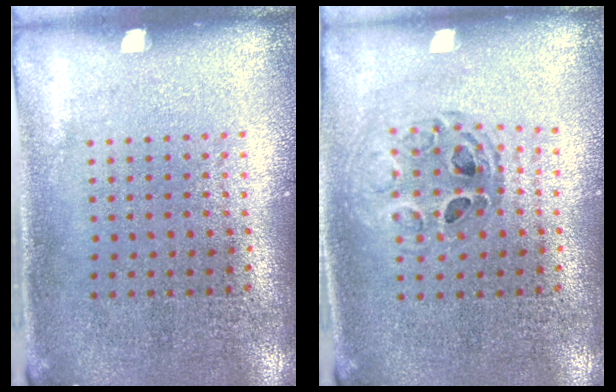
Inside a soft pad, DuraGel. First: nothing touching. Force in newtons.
{"total": 0.8, "press": 0.8, "slide": 0.0}